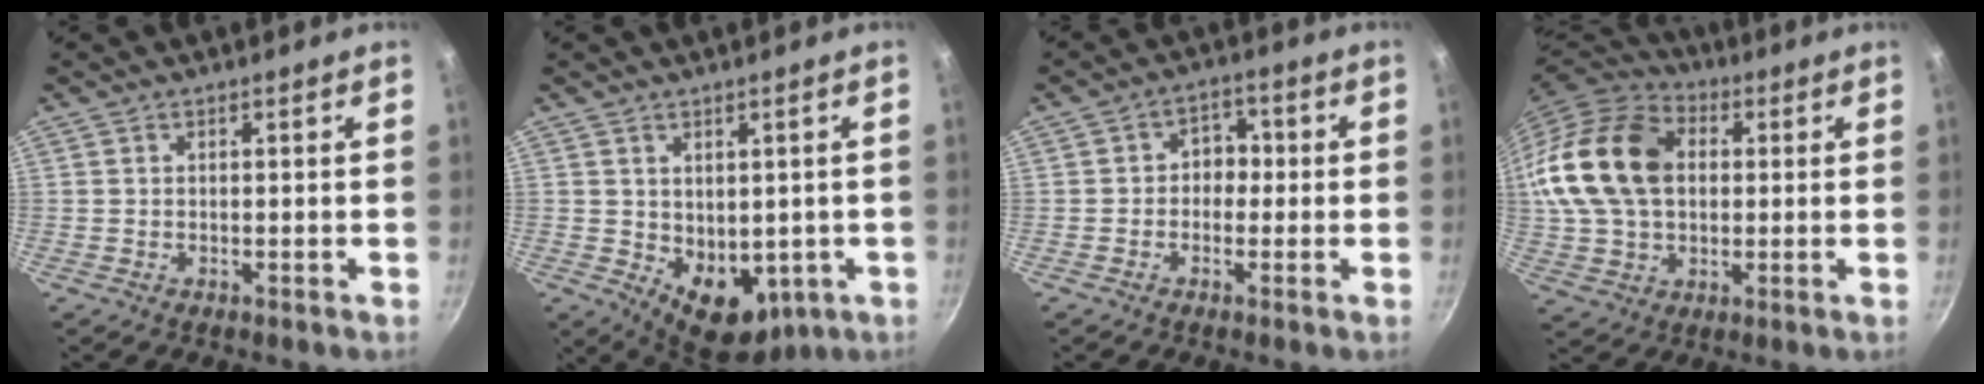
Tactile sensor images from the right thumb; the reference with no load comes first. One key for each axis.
{"total": 10.3, "fx": -1.0, "fy": 7.4, "fz": 7.1, "tx": -0.071, "ty": -0.018, "tz": 0.011}
{"total": 4.7, "fx": -0.4, "fy": 4.0, "fz": 2.5, "tx": 0.007, "ty": 0.014, "tz": -0.016}
{"total": 21.3, "fx": 3.0, "fy": 15.3, "fz": 14.5, "tx": -0.266, "ty": 0.027, "tz": 0.049}